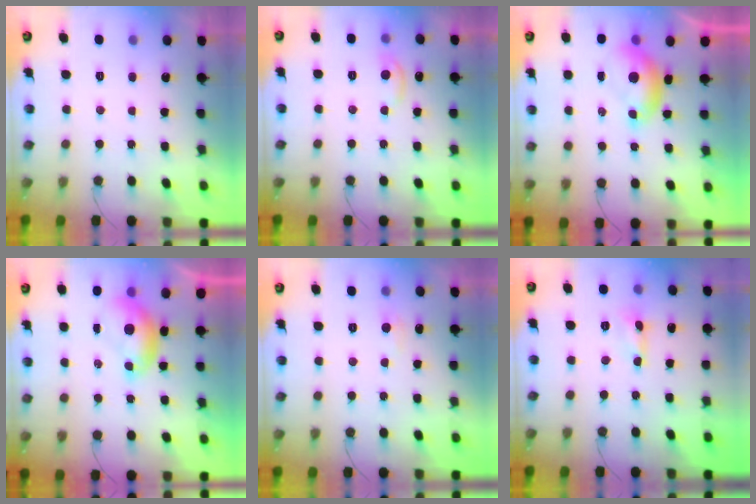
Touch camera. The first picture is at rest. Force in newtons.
{"total": 7.4, "press": 7.3, "slide": 0.8}
{"total": 6.3, "press": 6.3, "slide": 0.8}
{"total": 6.5, "press": 6.5, "slide": 0.8}
{"total": 2.8, "press": 2.7, "slide": 0.4}
{"total": 0.0}